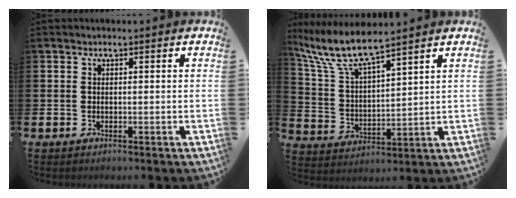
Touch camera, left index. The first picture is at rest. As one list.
[{"total": 7.7, "force": [6.8, 1.0, 3.5], "torque": [-0.101, -0.032, 0.118]}]